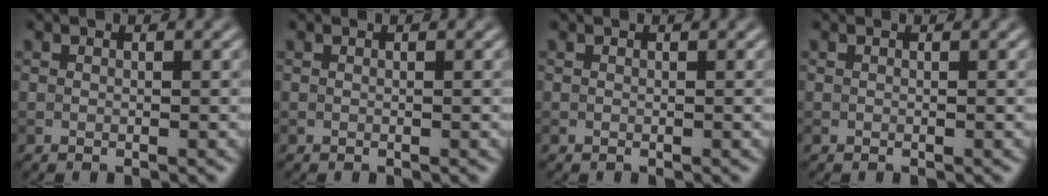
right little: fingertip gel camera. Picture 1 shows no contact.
{"total": 0.0}
{"total": 0.0}
{"total": 0.0}